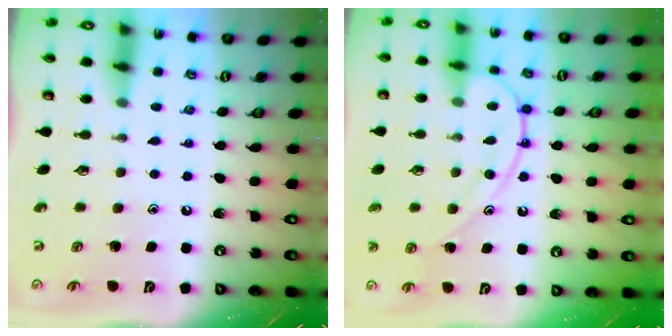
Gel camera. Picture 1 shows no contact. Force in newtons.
{"total": 11.9, "press": 11.9, "slide": 0.8}